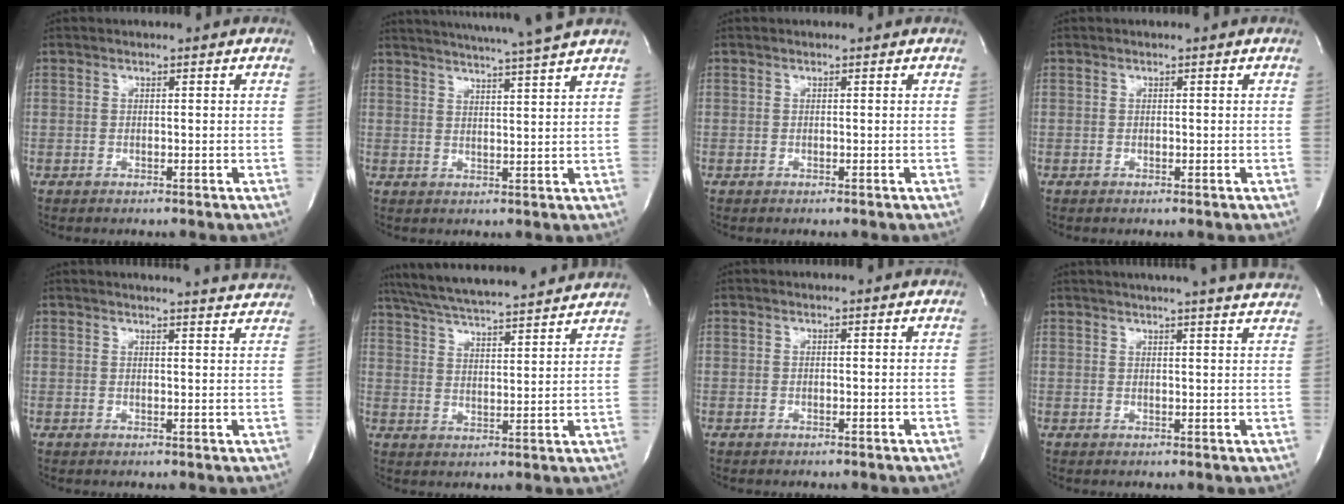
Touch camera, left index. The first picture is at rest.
{"total": 12.7, "force": [11.3, -1.8, 5.6], "torque": [-0.097, -0.018, 0.151]}
{"total": 0.0}
{"total": 0.0}
{"total": 11.4, "force": [11.1, 0.0, 2.9], "torque": [-0.034, -0.025, 0.115]}
{"total": 19.5, "force": [17.6, 1.6, 8.3], "torque": [-0.147, 0.031, 0.259]}
{"total": 0.0}
{"total": 17.7, "force": [16.2, 0.1, 7.1], "torque": [-0.113, -0.006, 0.193]}